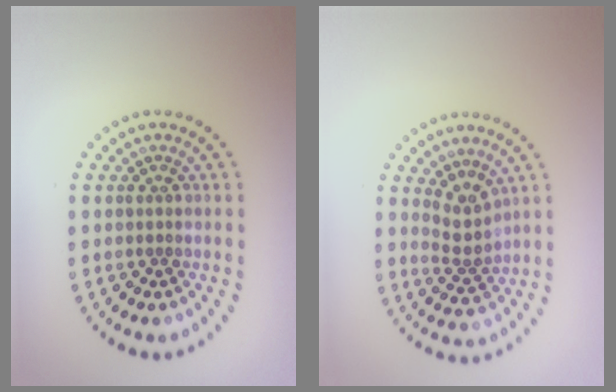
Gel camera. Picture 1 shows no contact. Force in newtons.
{"total": 2.5, "press": 1.8, "slide": 1.8}